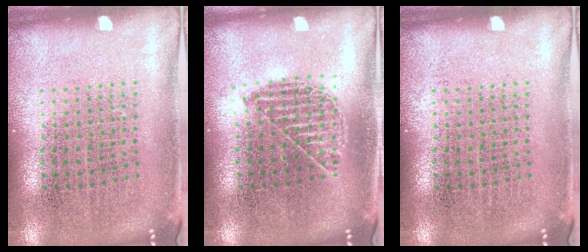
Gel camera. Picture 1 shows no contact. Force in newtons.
{"total": 1.0, "press": 0.9, "slide": 0.3}
{"total": 0.0}